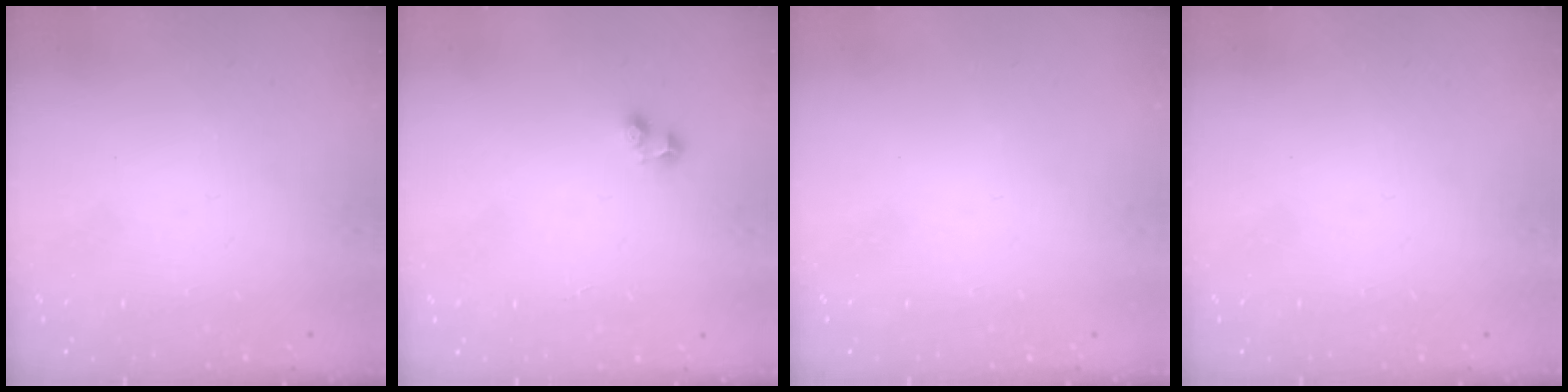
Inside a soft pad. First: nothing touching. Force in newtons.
{"total": 3.7, "press": 3.6, "slide": 1.1}
{"total": 0.0}
{"total": 0.0}